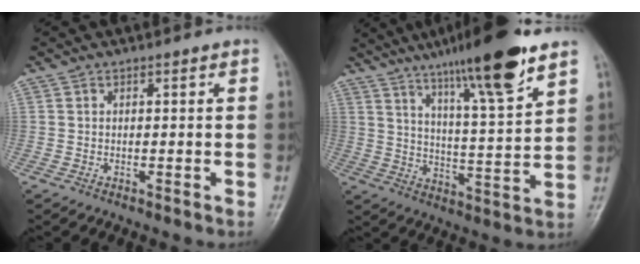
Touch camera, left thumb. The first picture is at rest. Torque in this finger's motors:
{"motor_torque": [1.04, -0.06, 1.39, -1.39, 0.28]}